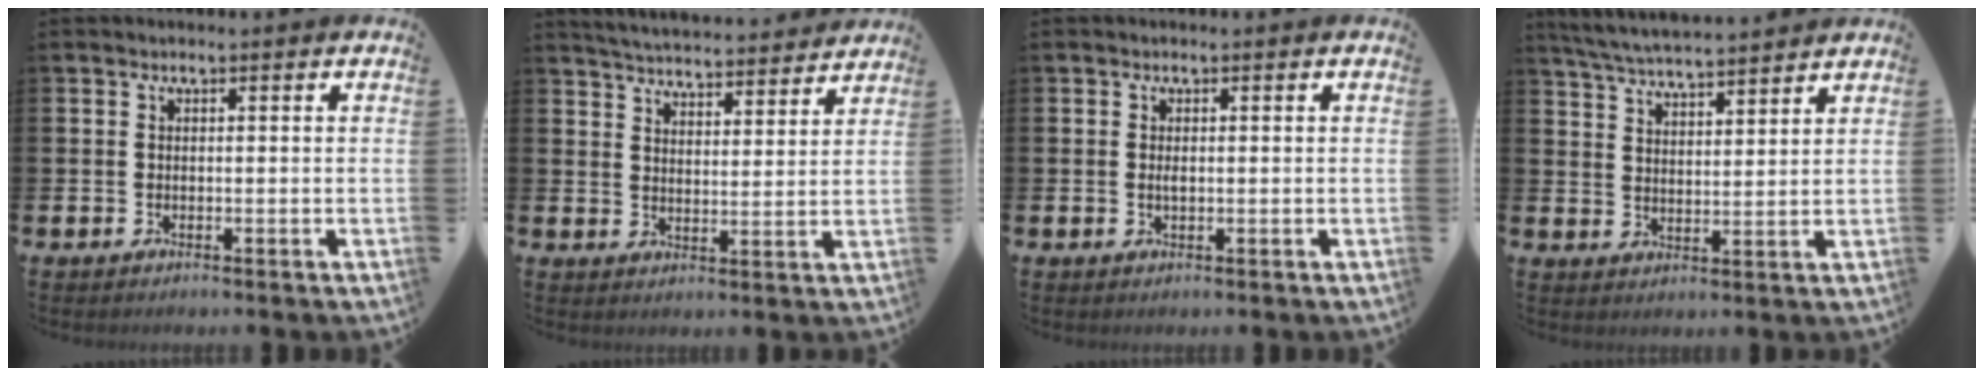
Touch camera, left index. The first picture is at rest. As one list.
[{"total": 5.2, "force": [5.2, 0.3, 0.3], "torque": [-0.018, -0.043, 0.090]}, {"total": 0.8, "force": [0.1, 0.3, 0.7], "torque": [-0.008, -0.002, 0.001]}, {"total": 5.7, "force": [5.6, 0.0, 0.9], "torque": [-0.039, -0.033, 0.100]}]